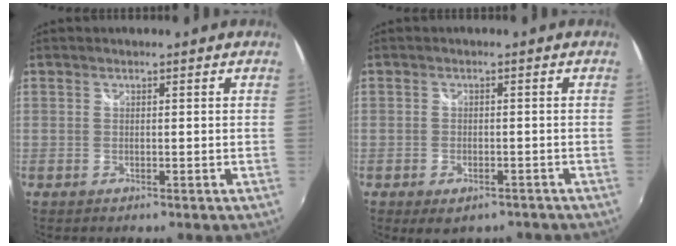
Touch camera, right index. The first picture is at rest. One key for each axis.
{"total": 4.8, "fx": -3.1, "fy": 2.5, "fz": 2.6, "tx": -0.054, "ty": -0.018, "tz": -0.039}